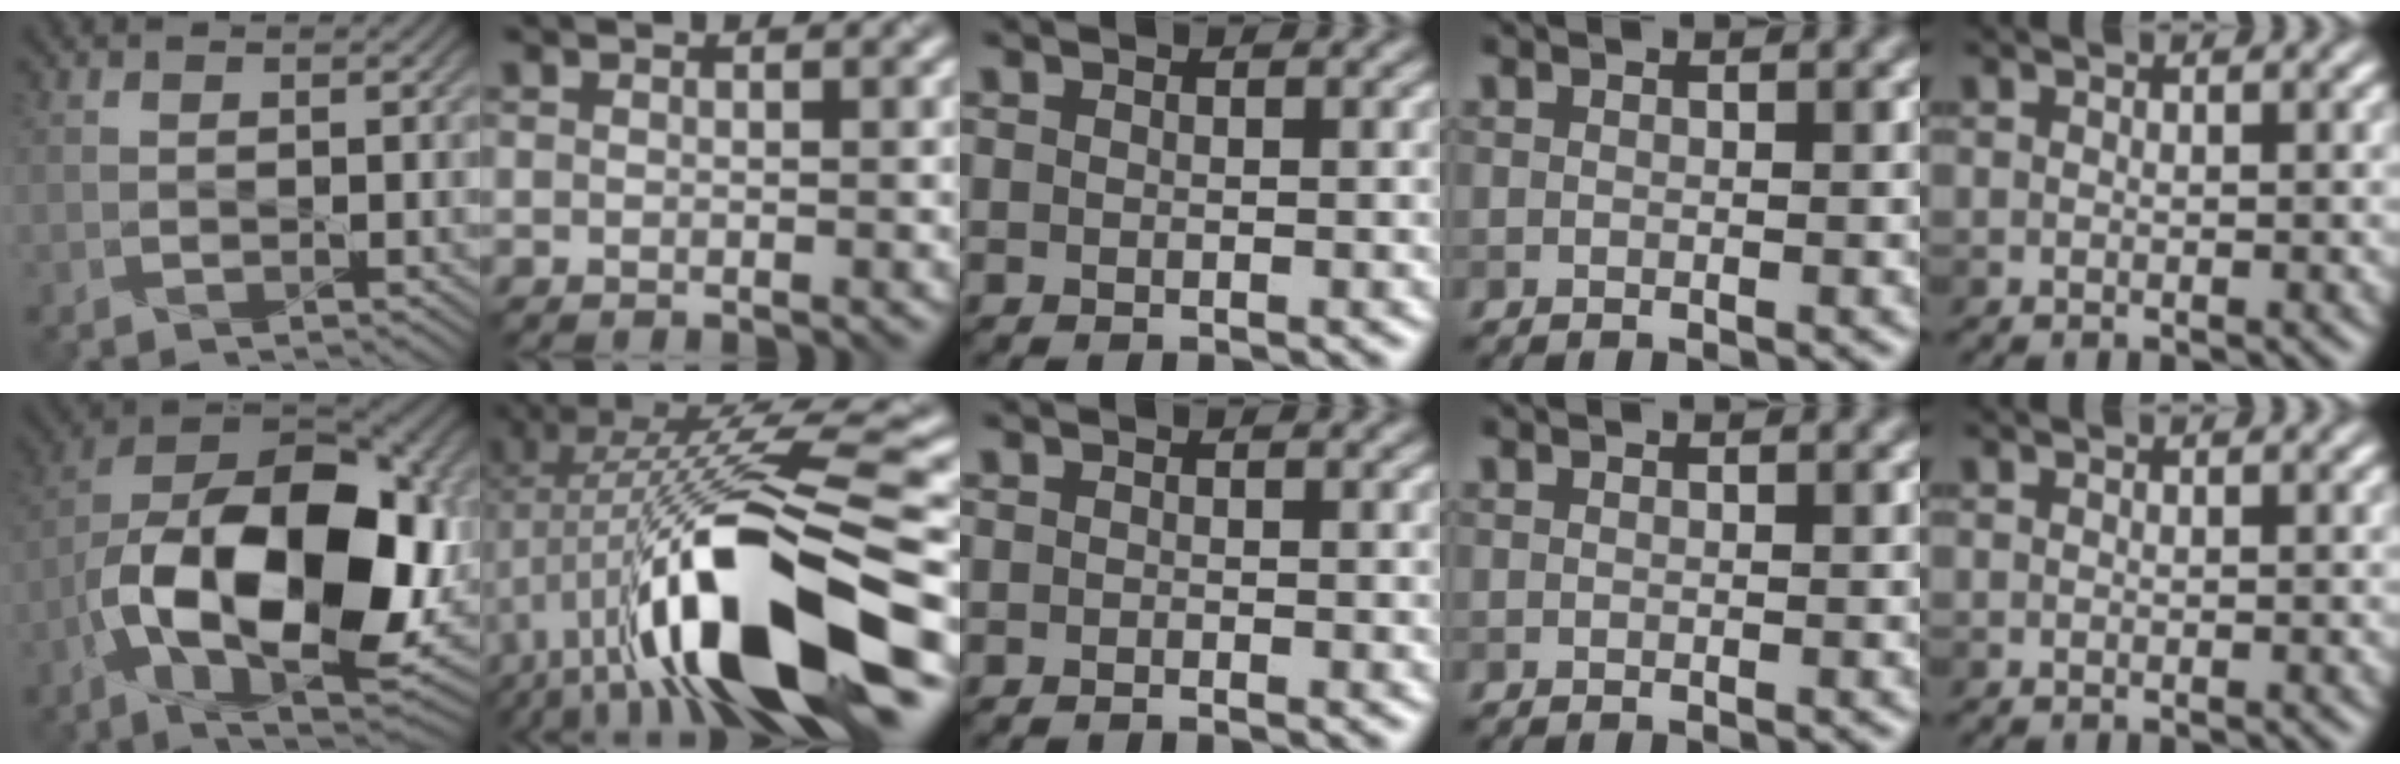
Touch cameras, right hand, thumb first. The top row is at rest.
{"thumb": {"total": 19.2, "force": [-4.1, 10.3, 15.7], "torque": [-0.283, -0.011, -0.068]}, "index": {"total": 14.8, "force": [-4.0, 3.7, 13.7], "torque": [-0.236, 0.012, -0.065]}, "middle": {"total": 0.6, "force": [-0.5, 0.0, 0.2], "torque": [0.000, -0.001, -0.010]}}